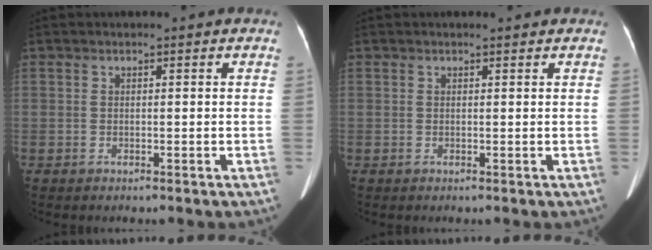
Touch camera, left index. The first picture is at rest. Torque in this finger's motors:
{"motor_torque": [0.02, 0.12, -0.02, -0.01]}